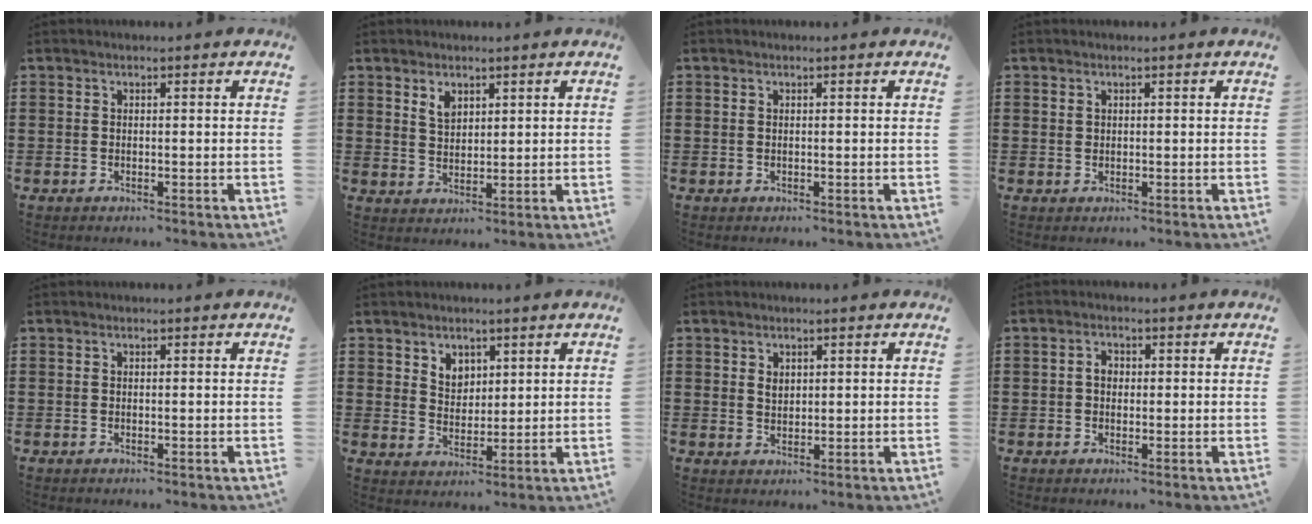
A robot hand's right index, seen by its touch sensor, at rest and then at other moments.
{"total": 2.9, "force": [1.9, 1.7, 1.4], "torque": [-0.033, 0.005, 0.036]}
{"total": 0.0}
{"total": 0.7, "force": [0.4, 0.6, 0.1], "torque": [-0.003, 0.003, 0.009]}
{"total": 0.0}
{"total": 3.9, "force": [2.6, 2.7, 0.6], "torque": [-0.024, 0.007, 0.049]}
{"total": 1.6, "force": [0.8, 1.1, 0.8], "torque": [-0.018, 0.004, 0.016]}
{"total": 2.0, "force": [0.0, 1.4, 1.4], "torque": [-0.029, 0.007, -0.002]}